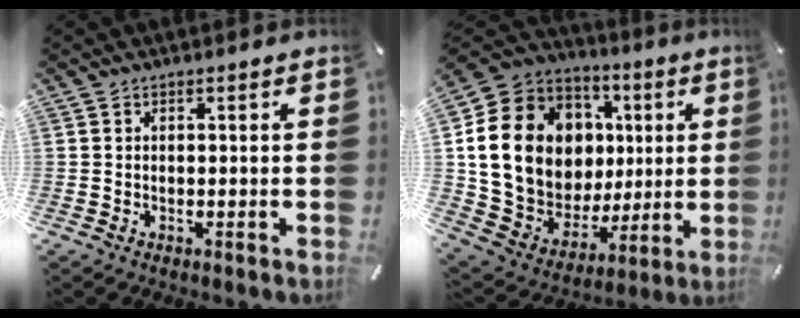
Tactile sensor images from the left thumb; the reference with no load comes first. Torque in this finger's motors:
{"motor_torque": [2.45, 2.44, 1.67, -1.10, 0.35]}